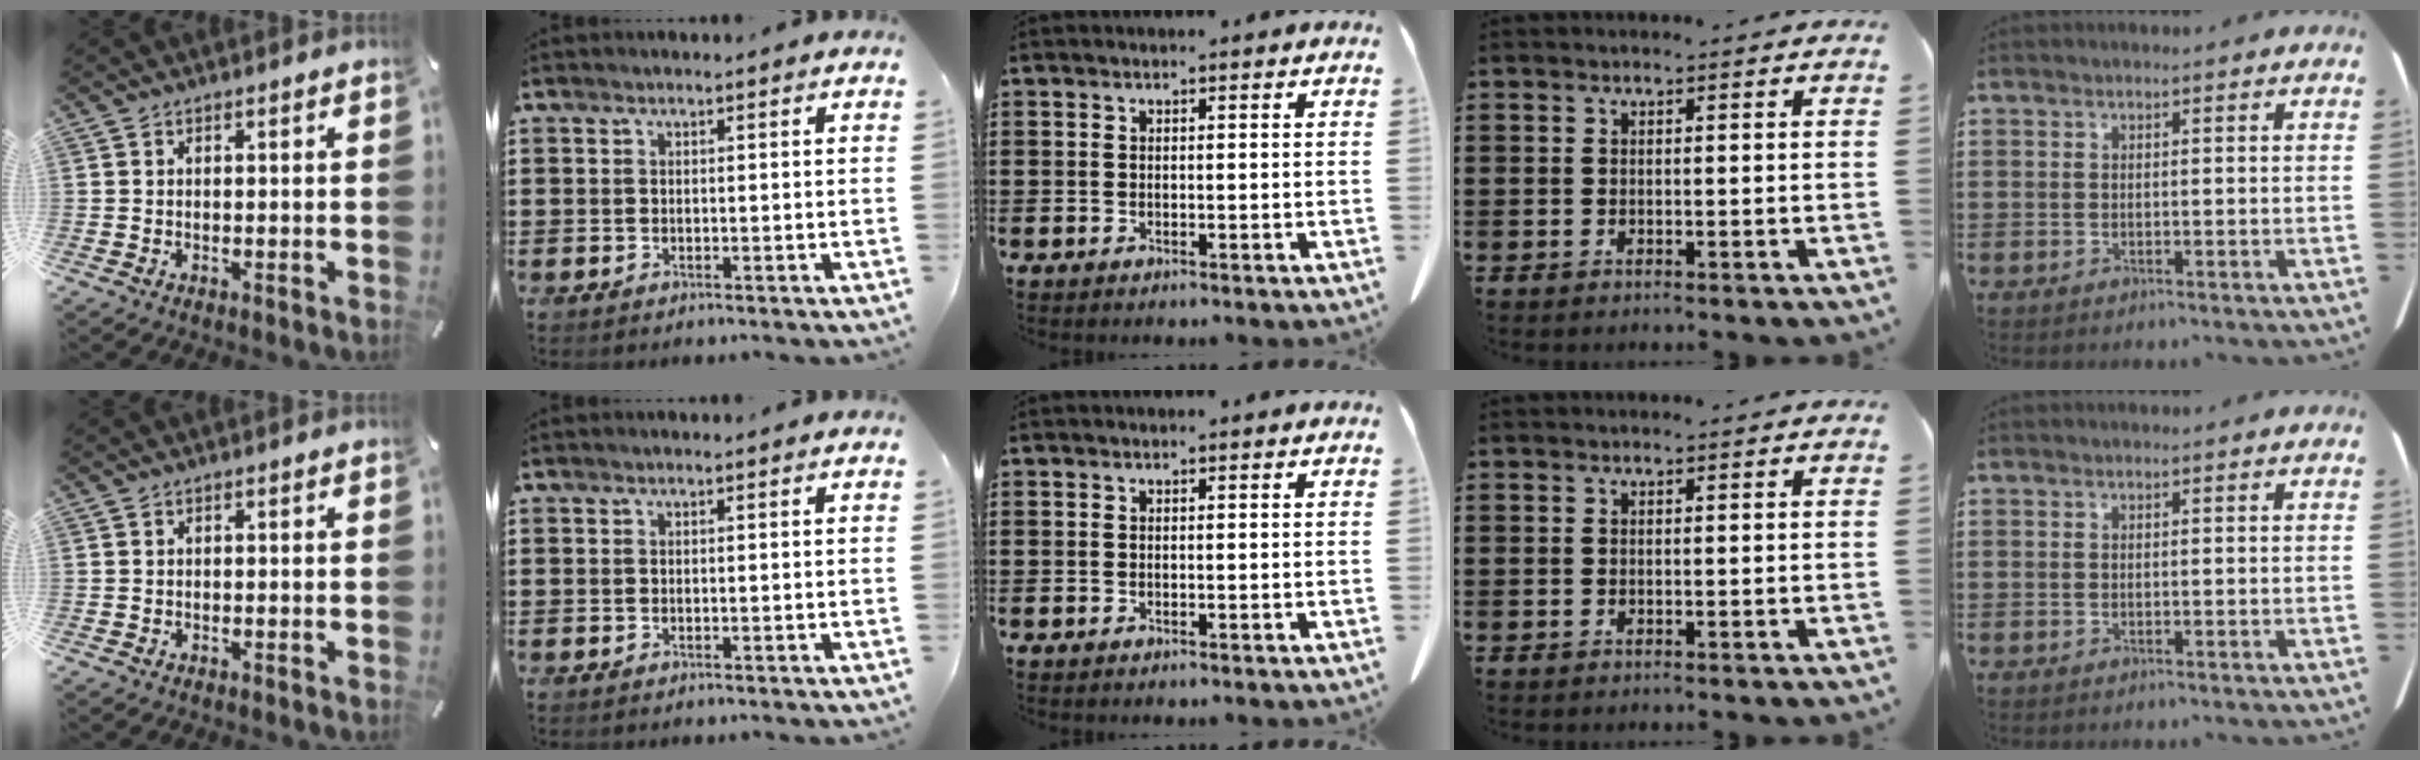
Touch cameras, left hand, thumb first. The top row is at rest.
{}